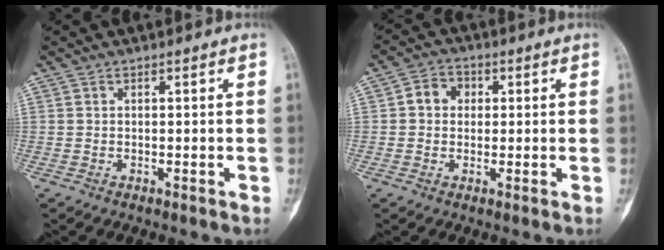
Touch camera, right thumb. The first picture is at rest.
{"total": 4.6, "force": [0.6, 4.0, 2.2], "torque": [-0.016, 0.011, 0.001]}